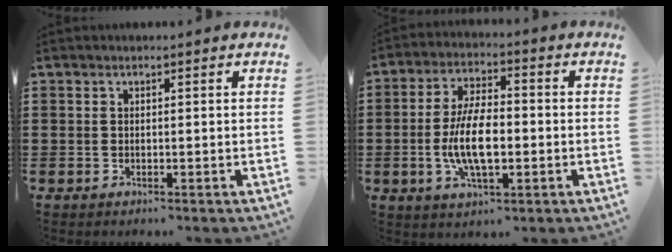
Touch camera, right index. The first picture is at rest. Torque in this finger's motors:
{"motor_torque": [2.14, 0.00, 1.05, 0.21]}